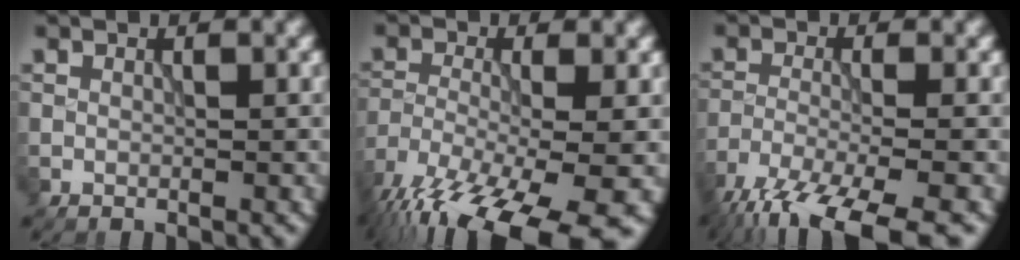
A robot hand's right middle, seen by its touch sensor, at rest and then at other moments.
{"total": 15.1, "force": [-10.4, 4.5, 10.0], "torque": [-0.188, -0.038, -0.155]}
{"total": 9.8, "force": [-7.3, 2.2, 6.2], "torque": [-0.113, -0.027, -0.130]}